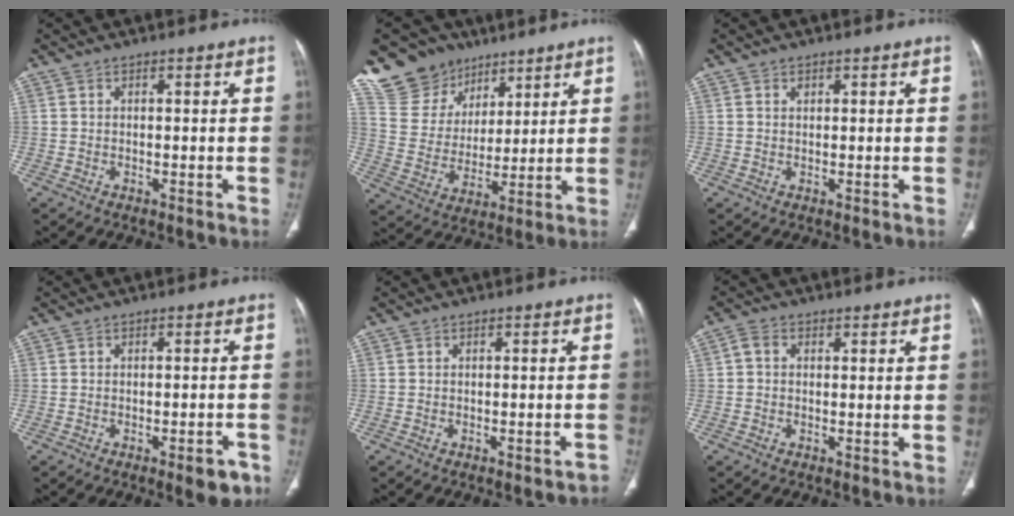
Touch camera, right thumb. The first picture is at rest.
{"total": 13.8, "force": [9.9, 9.3, 2.3], "torque": [-0.008, -0.043, 0.196]}
{"total": 0.8, "force": [0.5, 0.6, 0.4], "torque": [0.000, -0.002, 0.008]}
{"total": 4.6, "force": [-2.7, 1.6, 3.3], "torque": [-0.028, 0.015, -0.029]}
{"total": 3.1, "force": [-2.6, 0.9, 1.4], "torque": [-0.016, 0.015, -0.026]}
{"total": 2.1, "force": [0.2, 1.6, 1.3], "torque": [-0.021, 0.007, 0.000]}